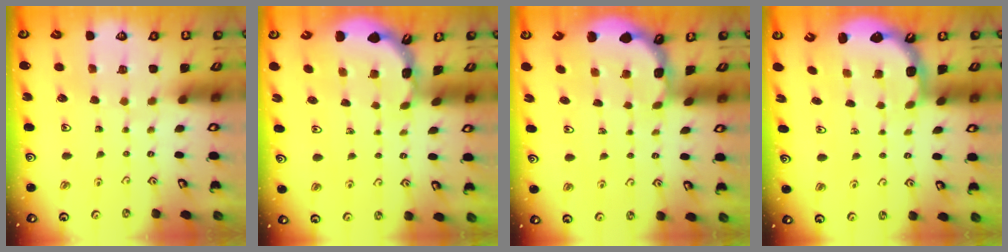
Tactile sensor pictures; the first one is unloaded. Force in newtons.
{"total": 1.7, "press": 1.7, "slide": 0.1}
{"total": 1.9, "press": 1.9, "slide": 0.3}
{"total": 2.8, "press": 2.2, "slide": 1.8}